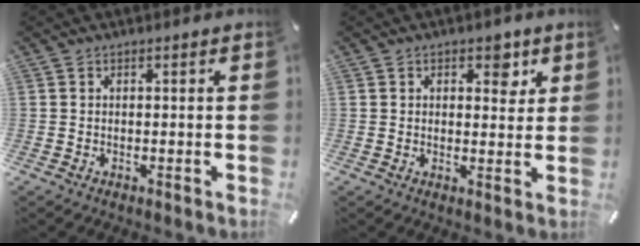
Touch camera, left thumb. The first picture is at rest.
{"total": 4.9, "force": [2.2, 3.2, 3.0], "torque": [-0.018, -0.009, 0.027]}